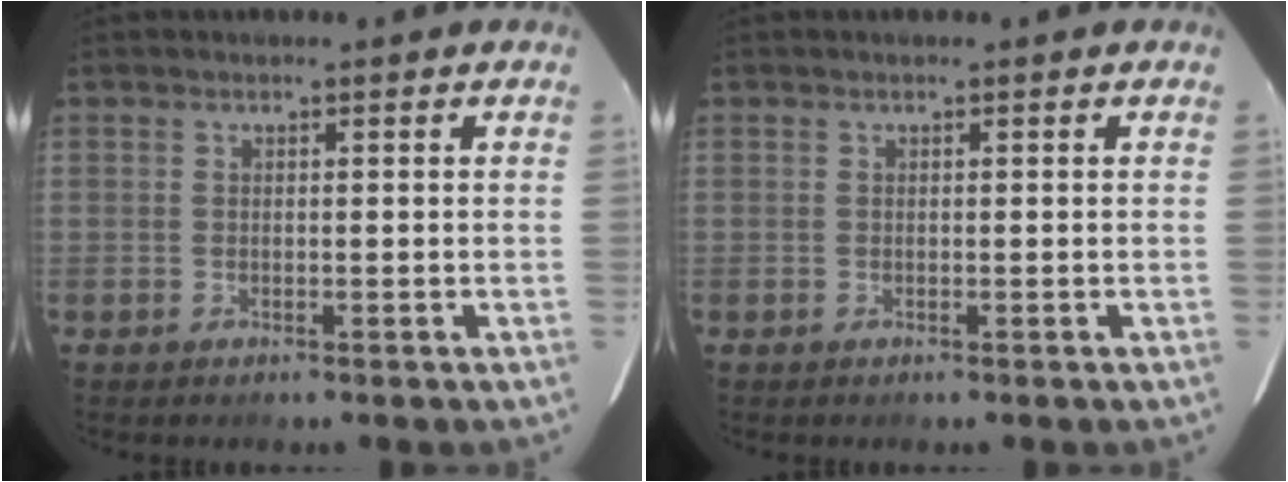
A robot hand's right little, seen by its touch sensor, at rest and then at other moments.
{"total": 0.0}